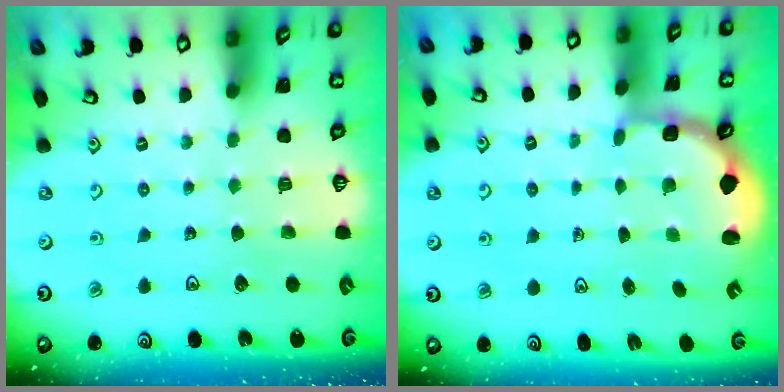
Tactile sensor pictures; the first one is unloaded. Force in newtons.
{"total": 2.7, "press": 2.1, "slide": 1.7}